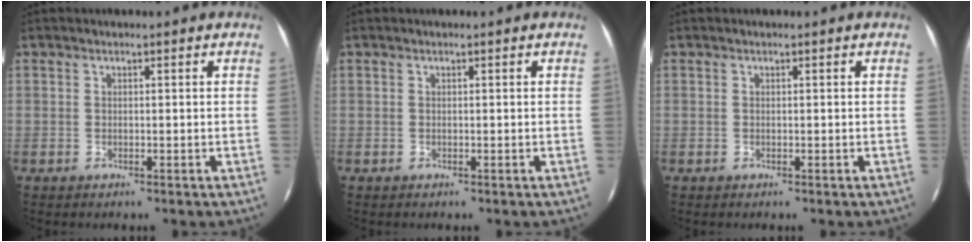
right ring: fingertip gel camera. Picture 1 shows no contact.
{"total": 0.0}
{"total": 0.0}